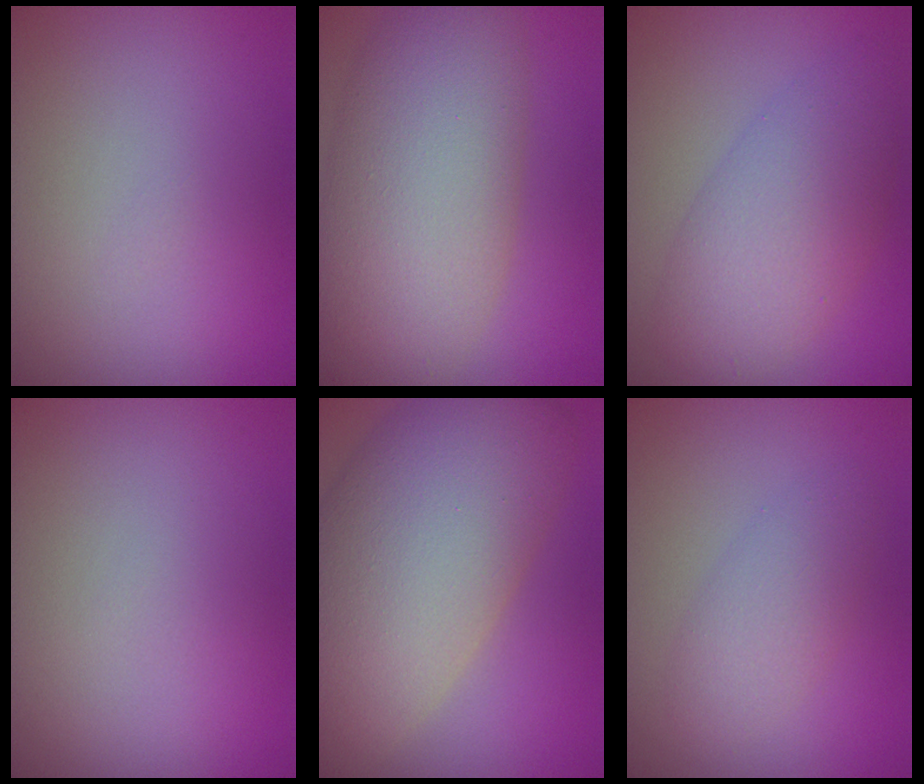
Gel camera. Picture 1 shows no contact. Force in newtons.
{"total": 9.7, "press": 9.7, "slide": 0.5}
{"total": 5.6, "press": 5.6, "slide": 0.4}
{"total": 0.0}
{"total": 14.4, "press": 14.4, "slide": 0.8}
{"total": 2.7, "press": 2.7, "slide": 0.1}